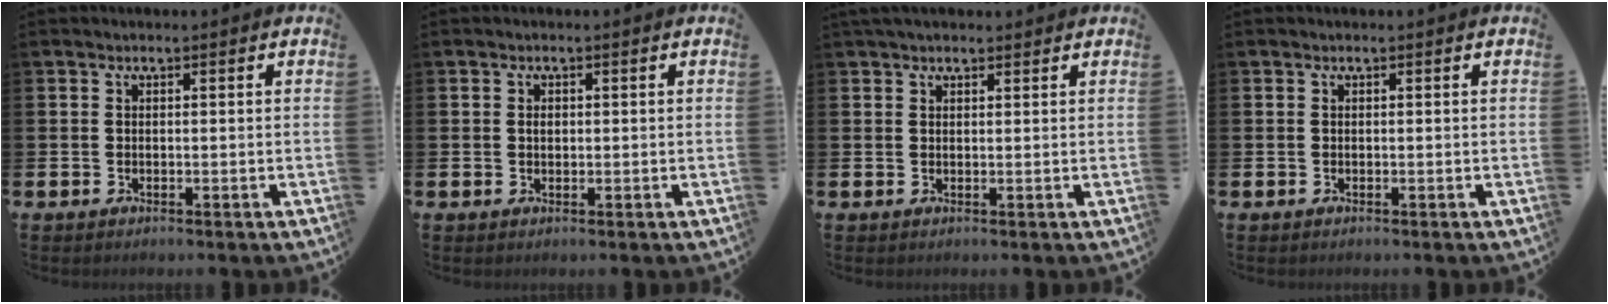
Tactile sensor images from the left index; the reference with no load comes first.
{"total": 0.9, "force": [0.2, 0.6, 0.6], "torque": [0.000, 0.000, 0.000]}
{"total": 1.9, "force": [1.7, 0.7, 0.6], "torque": [-0.005, 0.002, 0.028]}
{"total": 0.0}